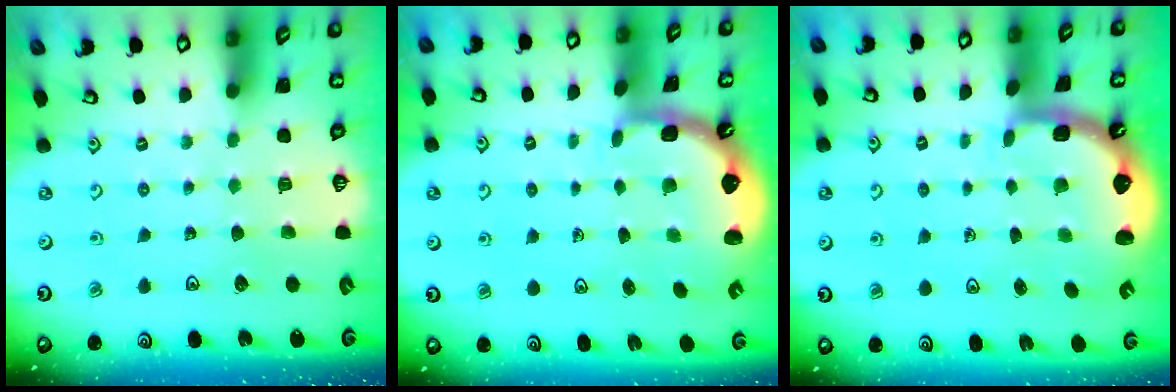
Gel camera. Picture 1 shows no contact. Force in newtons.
{"total": 2.4, "press": 1.7, "slide": 1.7}
{"total": 2.6, "press": 1.3, "slide": 2.2}